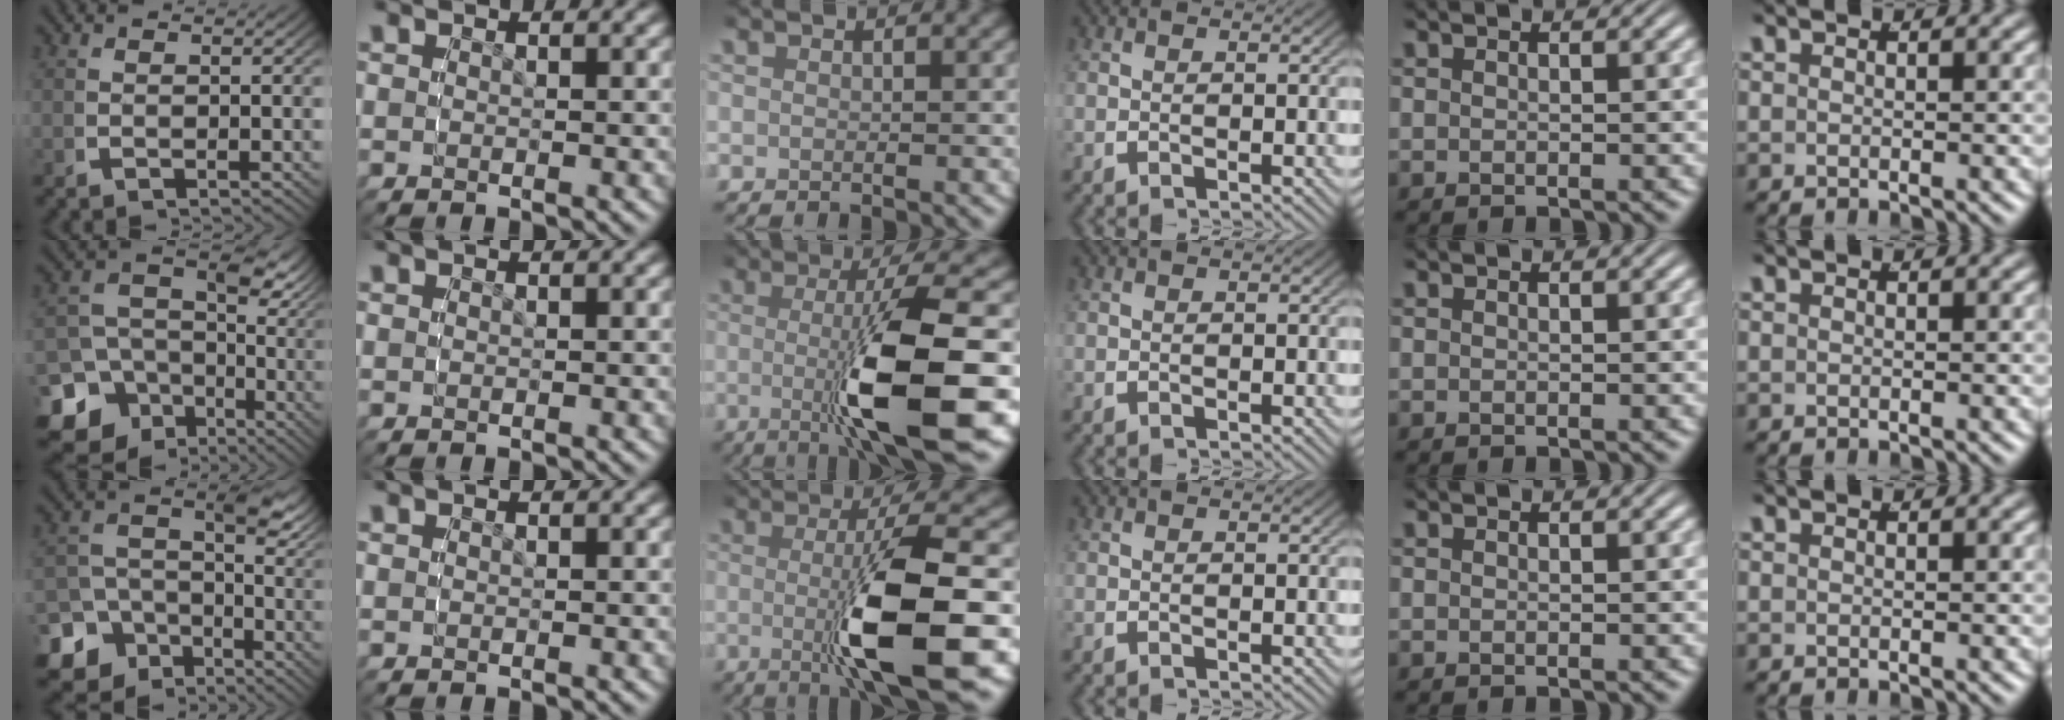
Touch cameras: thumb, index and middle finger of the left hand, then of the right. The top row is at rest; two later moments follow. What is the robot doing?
{"motion": "grasp_and_lifting", "object": "cloth"}